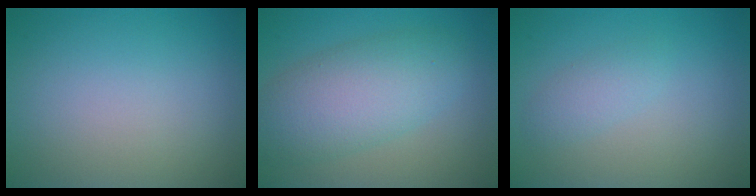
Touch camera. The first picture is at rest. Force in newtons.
{"total": 6.6, "press": 6.6, "slide": 0.2}
{"total": 1.6, "press": 1.6, "slide": 0.1}